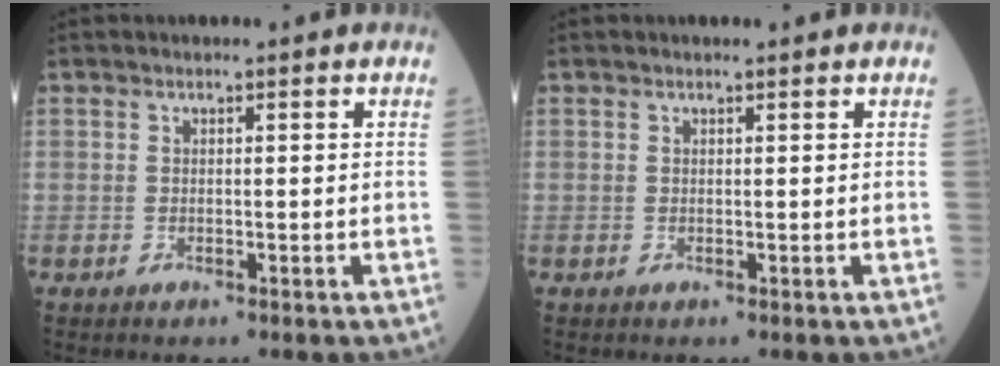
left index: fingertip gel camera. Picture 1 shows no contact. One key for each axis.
{"total": 0.7, "fx": 0.6, "fy": 0.0, "fz": 0.3, "tx": -0.011, "ty": 0.003, "tz": 0.010}